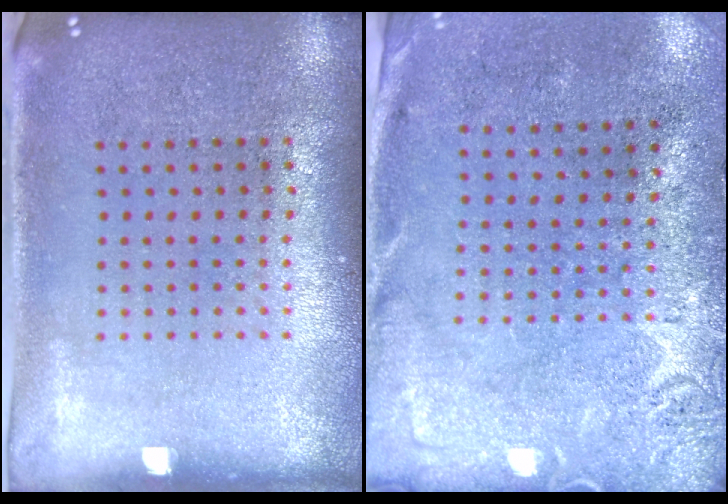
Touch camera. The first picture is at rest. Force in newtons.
{"total": 2.8, "press": 2.2, "slide": 1.7}